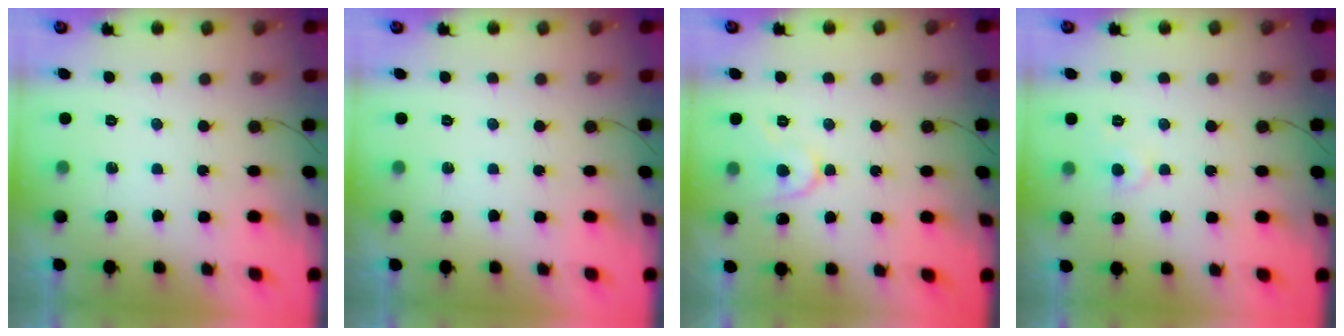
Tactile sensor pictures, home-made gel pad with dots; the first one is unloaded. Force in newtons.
{"total": 0.0}
{"total": 7.7, "press": 7.6, "slide": 0.8}
{"total": 4.1, "press": 4.1, "slide": 0.6}